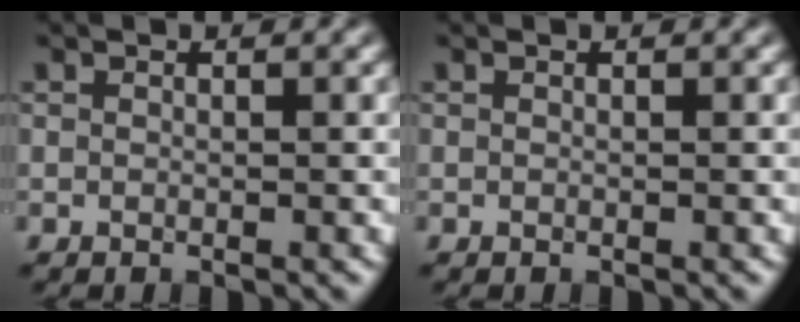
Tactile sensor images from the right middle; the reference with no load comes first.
{"total": 0.0}